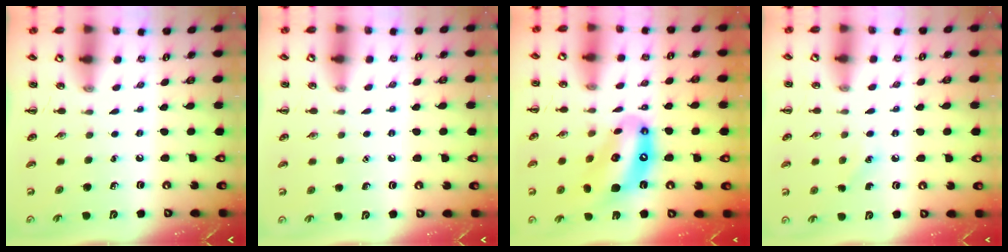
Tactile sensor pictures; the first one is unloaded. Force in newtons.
{"total": 1.5, "press": 1.4, "slide": 0.1}
{"total": 14.1, "press": 13.6, "slide": 3.9}
{"total": 4.8, "press": 4.7, "slide": 1.2}